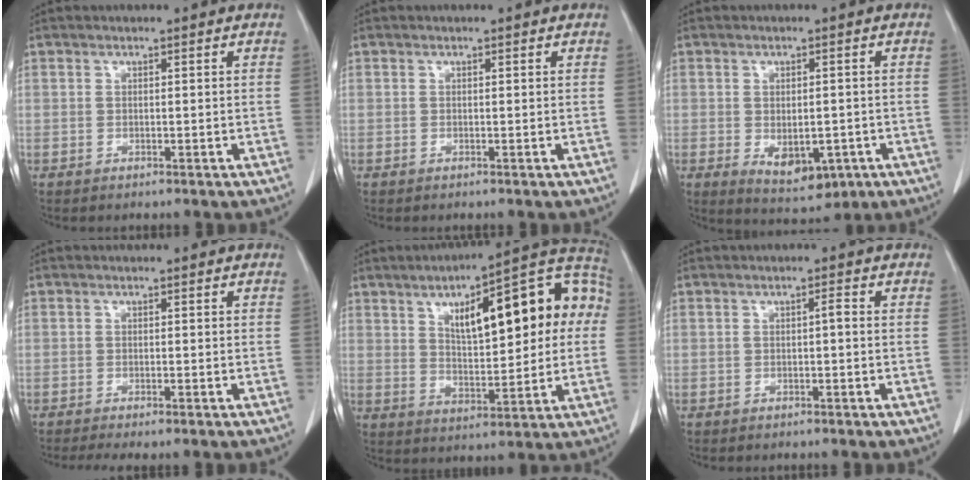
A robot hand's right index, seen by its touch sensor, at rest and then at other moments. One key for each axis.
{"total": 0.0}
{"total": 7.8, "fx": -2.8, "fy": 4.1, "fz": 6.0, "tx": -0.088, "ty": -0.011, "tz": -0.027}
{"total": 3.4, "fx": -2.7, "fy": 0.2, "fz": 2.0, "tx": -0.033, "ty": -0.007, "tz": -0.043}
{"total": 20.6, "fx": 4.9, "fy": 6.3, "fz": 19.0, "tx": -0.271, "ty": 0.041, "tz": 0.069}
{"total": 1.0, "fx": -0.1, "fy": 0.1, "fz": 1.0, "tx": -0.010, "ty": 0.005, "tz": -0.002}